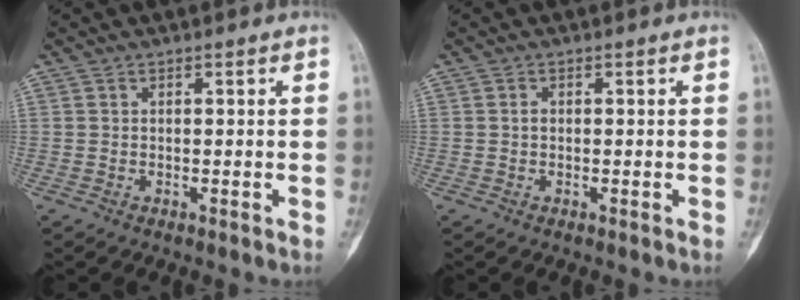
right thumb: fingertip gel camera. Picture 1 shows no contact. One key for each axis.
{"total": 0.8, "fx": 0.0, "fy": 0.6, "fz": 0.5, "tx": -0.003, "ty": 0.002, "tz": -0.002}